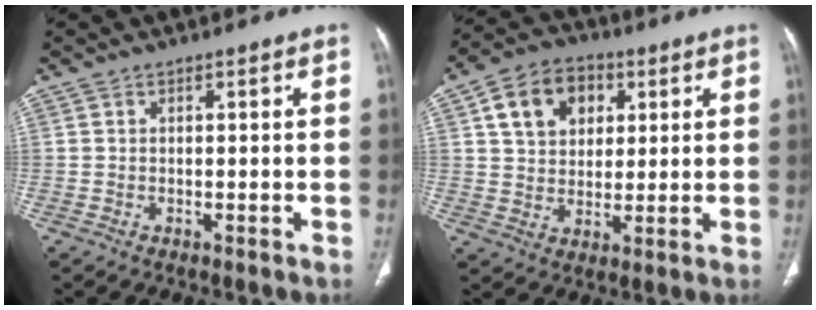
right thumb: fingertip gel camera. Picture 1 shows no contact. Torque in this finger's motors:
{"motor_torque": [-0.59, 0.85, -0.02, 0.18, 0.06]}